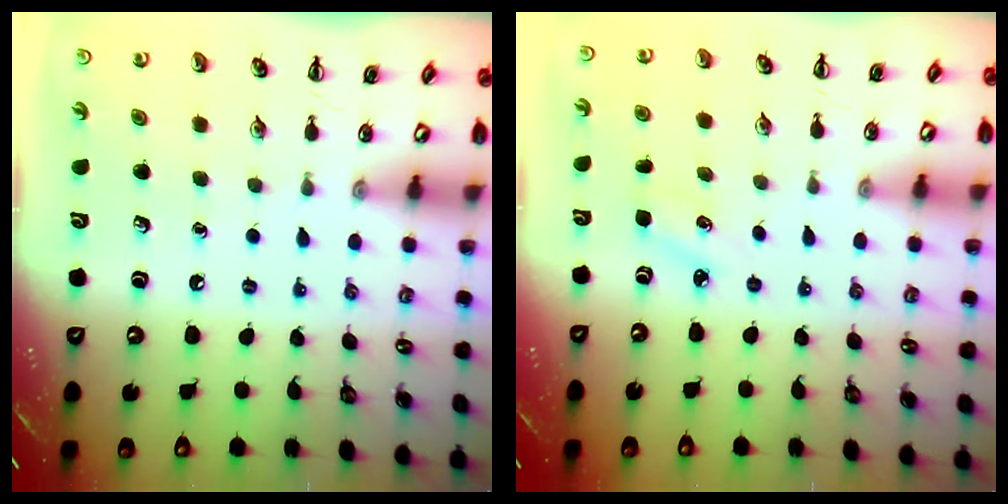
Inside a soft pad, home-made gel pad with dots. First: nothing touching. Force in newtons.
{"total": 3.7, "press": 3.6, "slide": 0.9}